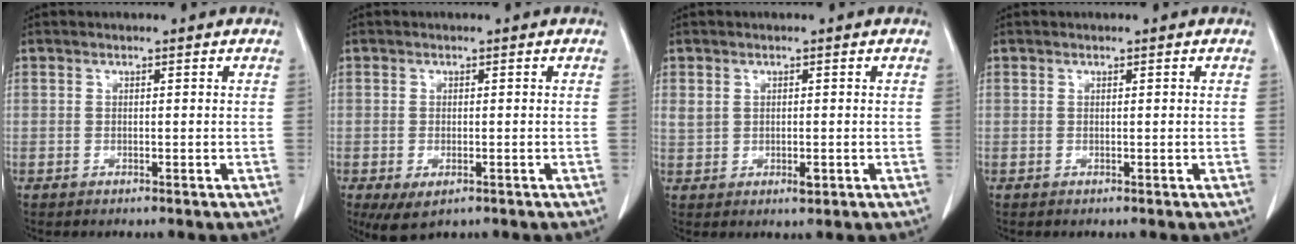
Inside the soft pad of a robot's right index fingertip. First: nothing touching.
{"total": 4.3, "force": [-2.2, 2.0, 3.2], "torque": [-0.058, -0.011, -0.028]}
{"total": 2.7, "force": [0.2, 1.7, 2.1], "torque": [-0.038, 0.003, 0.012]}
{"total": 0.0}